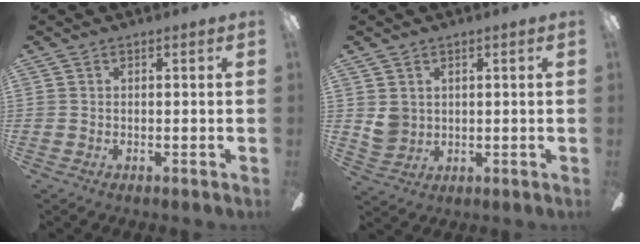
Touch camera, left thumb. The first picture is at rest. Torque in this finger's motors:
{"motor_torque": [0.58, 0.57, 0.65, -0.54, 0.00]}